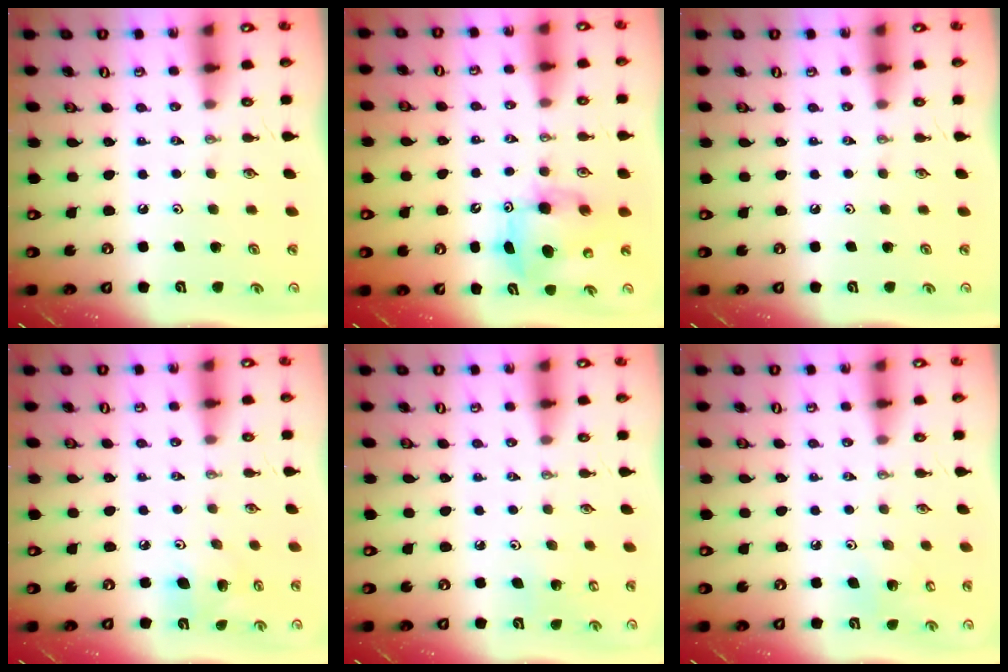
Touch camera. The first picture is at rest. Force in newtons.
{"total": 7.6, "press": 7.4, "slide": 1.7}
{"total": 0.0}
{"total": 7.8, "press": 7.7, "slide": 1.3}
{"total": 4.1, "press": 3.9, "slide": 1.0}
{"total": 6.3, "press": 6.2, "slide": 0.5}